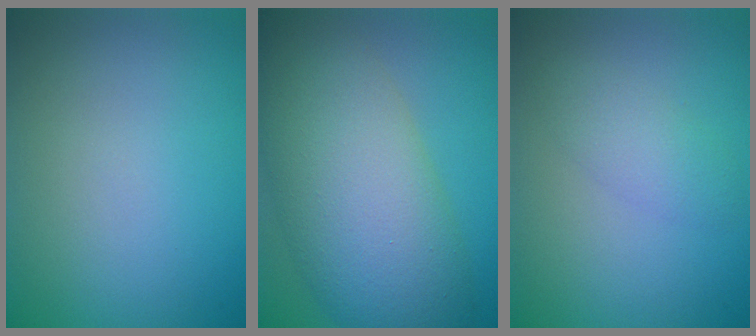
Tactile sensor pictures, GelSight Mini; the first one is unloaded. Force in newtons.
{"total": 11.1, "press": 11.1, "slide": 0.6}
{"total": 2.3, "press": 2.3, "slide": 0.0}